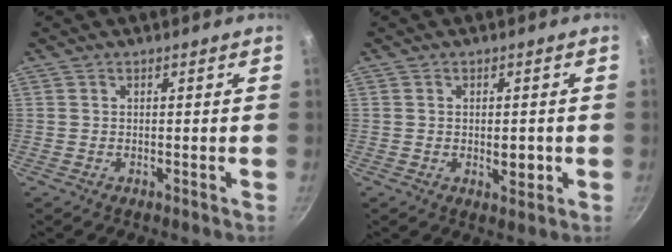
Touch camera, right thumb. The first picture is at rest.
{"total": 3.3, "force": [-0.5, 1.7, 2.8], "torque": [-0.036, -0.003, -0.004]}